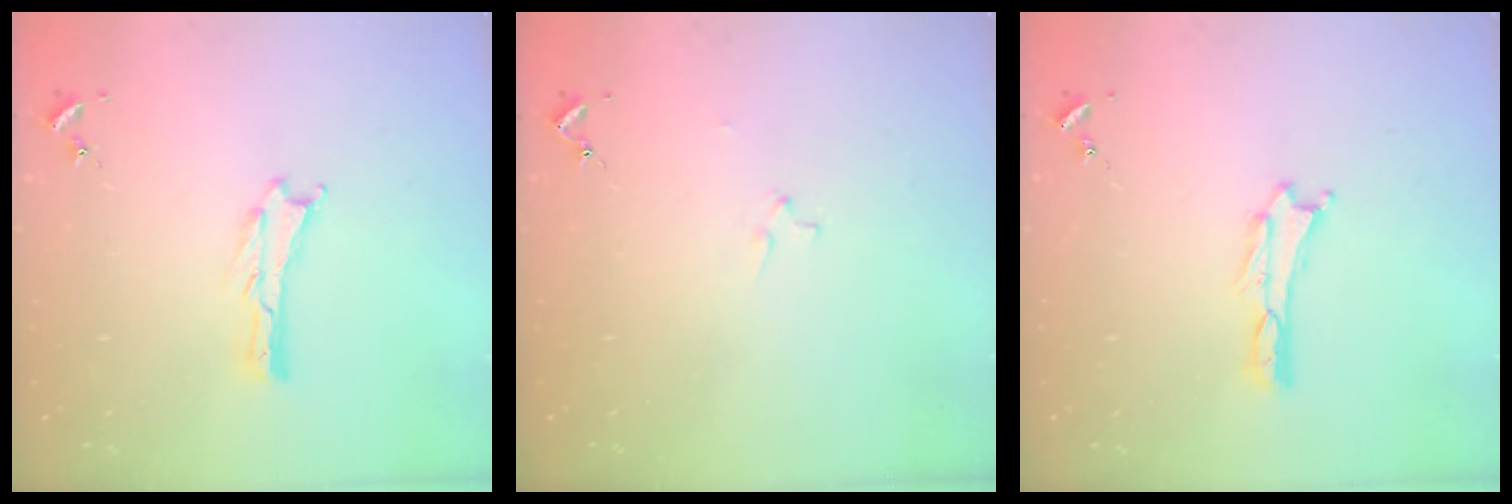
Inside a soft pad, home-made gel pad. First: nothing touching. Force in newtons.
{"total": 1.1, "press": 1.1, "slide": 0.1}
{"total": 0.0}